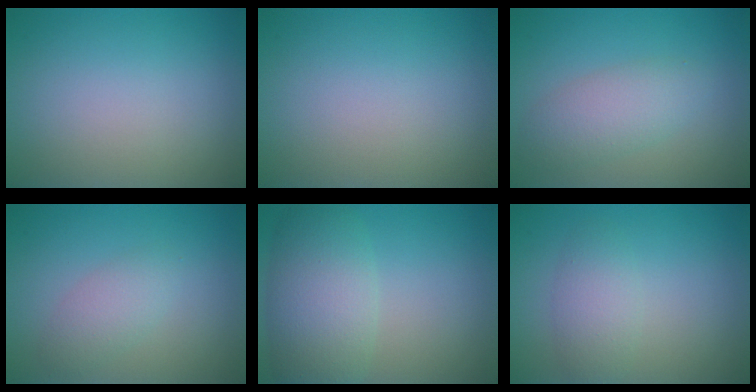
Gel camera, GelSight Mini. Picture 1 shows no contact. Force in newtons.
{"total": 0.0}
{"total": 3.3, "press": 3.3, "slide": 0.2}
{"total": 2.1, "press": 2.1, "slide": 0.1}
{"total": 6.0, "press": 6.0, "slide": 0.3}
{"total": 2.5, "press": 2.5, "slide": 0.1}